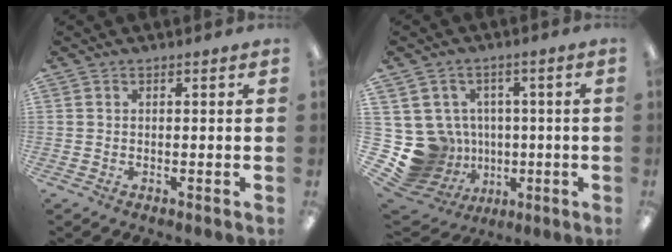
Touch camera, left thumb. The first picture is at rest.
{"total": 12.3, "force": [-1.3, 11.8, 3.3], "torque": [-0.111, -0.005, 0.004]}